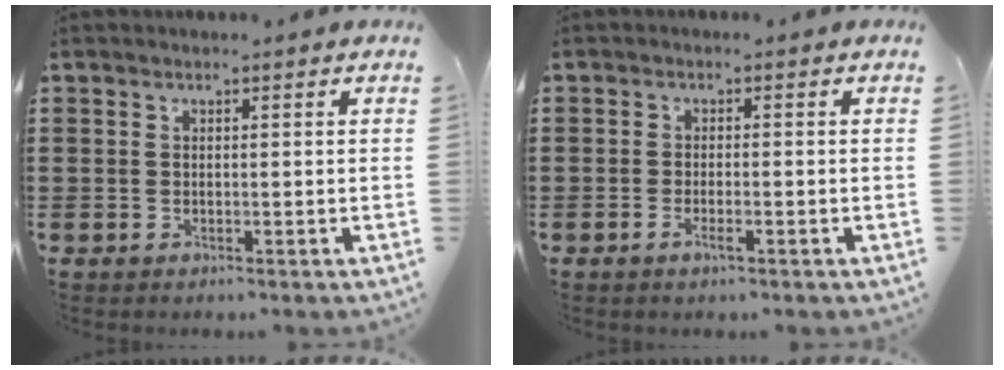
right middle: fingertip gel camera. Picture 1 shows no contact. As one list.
[{"total": 1.7, "force": [-1.0, 0.3, 1.4], "torque": [-0.031, -0.004, -0.019]}]